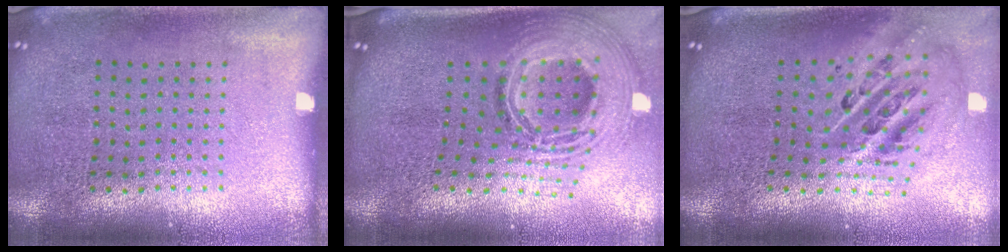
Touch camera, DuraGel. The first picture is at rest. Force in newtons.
{"total": 3.0, "press": 2.1, "slide": 2.1}
{"total": 2.6, "press": 1.8, "slide": 2.0}